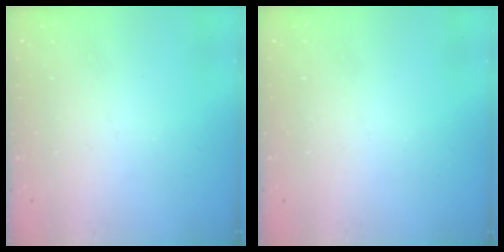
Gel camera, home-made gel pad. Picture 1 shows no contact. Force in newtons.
{"total": 0.0}